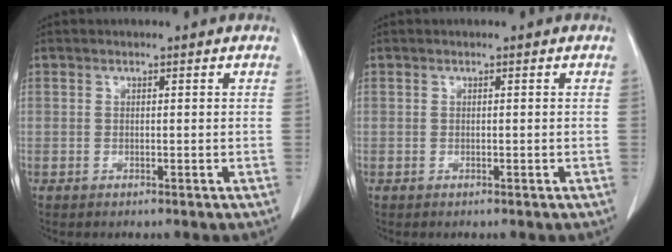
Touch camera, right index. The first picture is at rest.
{"total": 0.0}